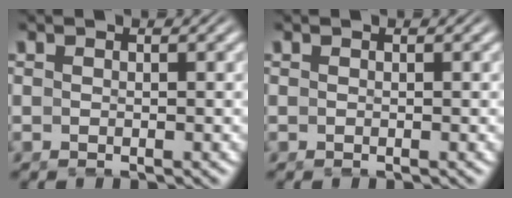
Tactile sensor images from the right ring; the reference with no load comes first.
{"total": 0.0}